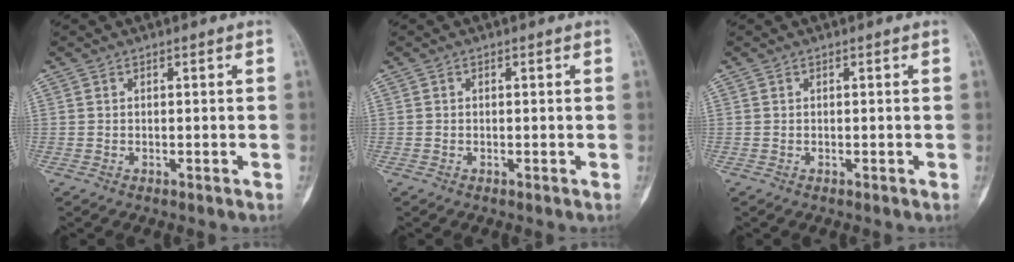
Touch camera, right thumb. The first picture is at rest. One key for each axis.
{"total": 0.0}
{"total": 0.0}